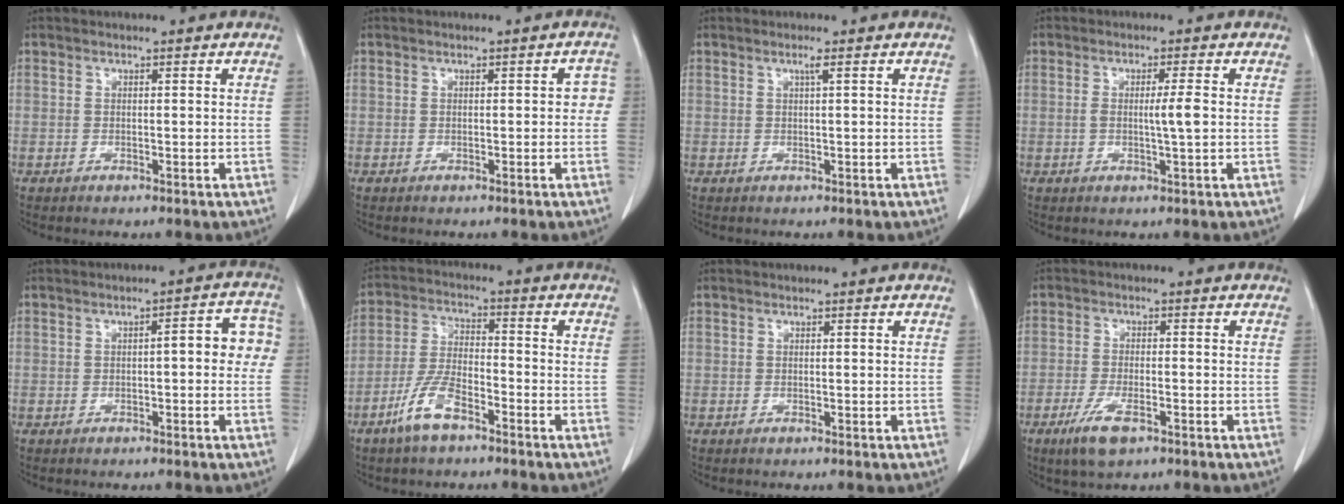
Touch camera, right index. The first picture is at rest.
{"total": 2.0, "force": [-0.1, 1.1, 1.6], "torque": [-0.004, 0.015, -0.004]}
{"total": 0.9, "force": [0.4, -0.1, 0.8], "torque": [-0.017, 0.001, 0.008]}
{"total": 3.1, "force": [-0.1, -0.3, 3.0], "torque": [-0.054, -0.003, -0.003]}
{"total": 6.2, "force": [0.2, 1.9, 5.9], "torque": [-0.063, 0.030, -0.003]}
{"total": 7.7, "force": [-4.9, 2.3, 5.5], "torque": [-0.123, -0.001, -0.097]}
{"total": 0.0}
{"total": 5.7, "force": [-3.3, 1.6, 4.4], "torque": [-0.091, -0.010, -0.056]}